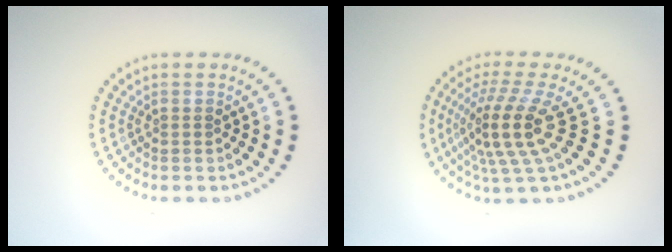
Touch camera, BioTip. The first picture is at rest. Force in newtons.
{"total": 5.1, "press": 3.6, "slide": 3.6}